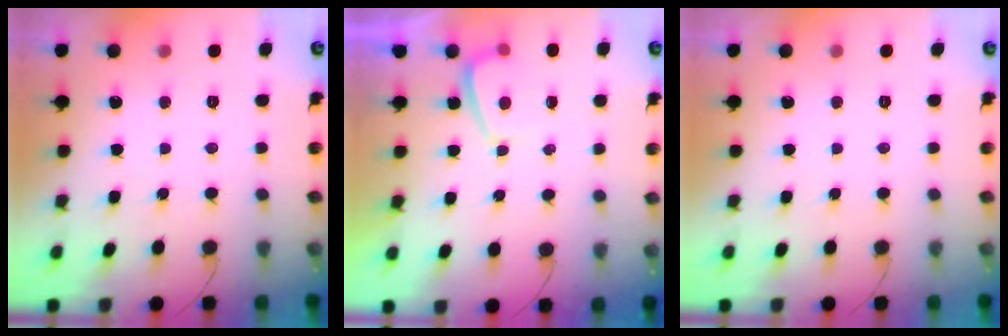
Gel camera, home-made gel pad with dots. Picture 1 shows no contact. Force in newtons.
{"total": 1.8, "press": 1.7, "slide": 0.6}
{"total": 0.0}